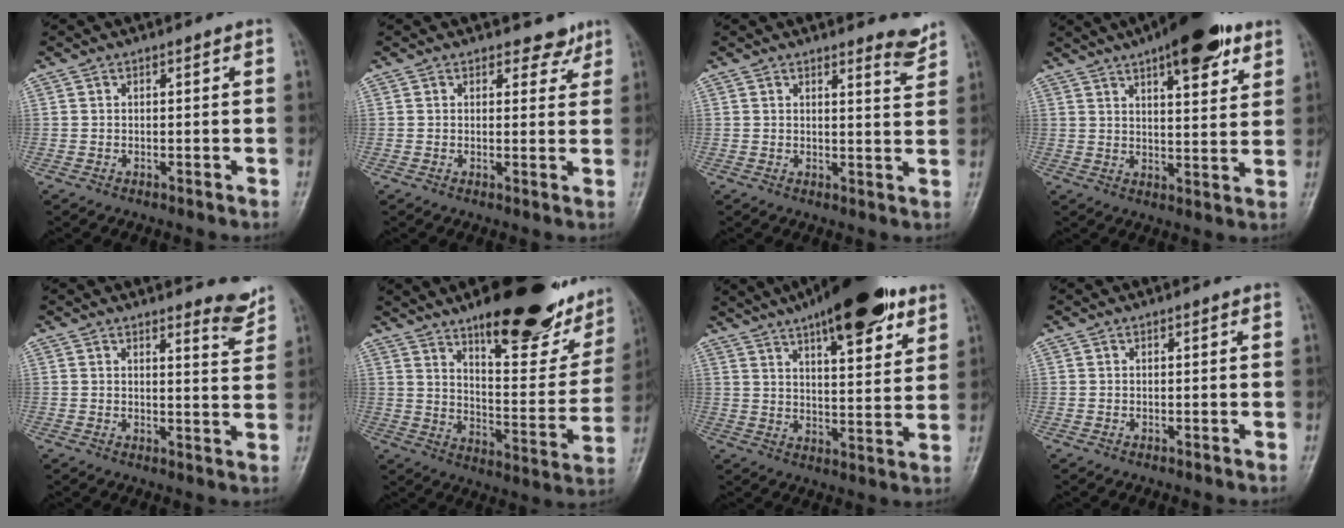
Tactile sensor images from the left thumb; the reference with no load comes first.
{"total": 2.4, "force": [1.9, 1.3, 0.5], "torque": [0.015, -0.011, 0.021]}
{"total": 3.2, "force": [3.0, 0.4, 1.1], "torque": [-0.010, -0.034, 0.035]}
{"total": 15.0, "force": [8.9, 5.1, 10.9], "torque": [-0.126, -0.030, 0.127]}
{"total": 3.9, "force": [3.6, 0.7, 1.3], "torque": [-0.009, -0.040, 0.041]}
{"total": 26.1, "force": [17.2, 8.4, 17.8], "torque": [-0.196, -0.077, 0.248]}
{"total": 19.8, "force": [12.1, 6.4, 14.2], "torque": [-0.190, -0.033, 0.184]}
{"total": 0.0}